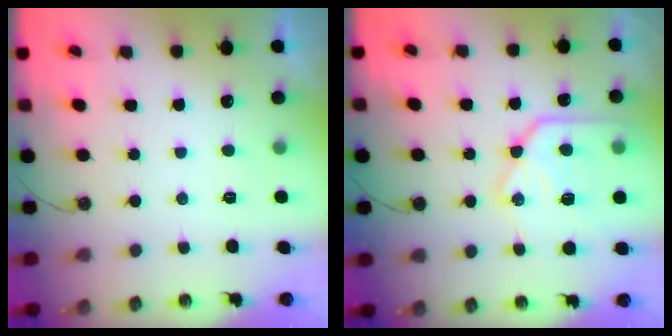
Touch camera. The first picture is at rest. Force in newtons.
{"total": 18.3, "press": 18.3, "slide": 1.4}